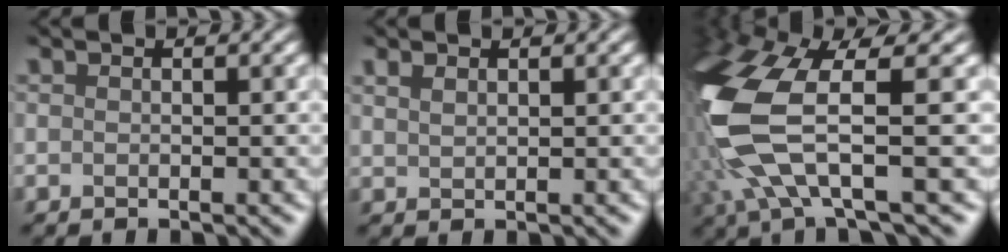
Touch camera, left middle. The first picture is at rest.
{"total": 1.3, "force": [1.3, 0.2, 0.1], "torque": [-0.002, 0.006, 0.024]}
{"total": 10.0, "force": [-1.2, 3.6, 9.2], "torque": [-0.238, -0.016, -0.019]}